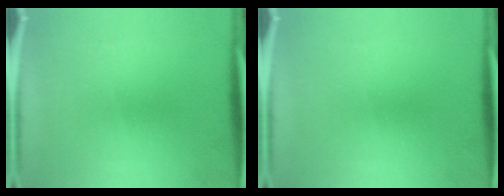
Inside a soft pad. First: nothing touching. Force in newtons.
{"total": 0.0}